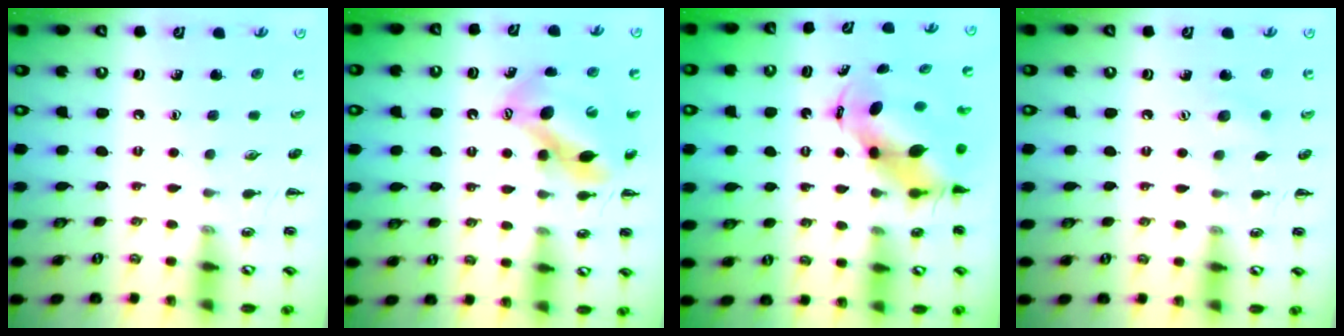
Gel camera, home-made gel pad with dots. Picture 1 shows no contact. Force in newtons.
{"total": 12.4, "press": 12.0, "slide": 3.1}
{"total": 7.1, "press": 6.9, "slide": 1.8}
{"total": 5.7, "press": 5.6, "slide": 1.4}